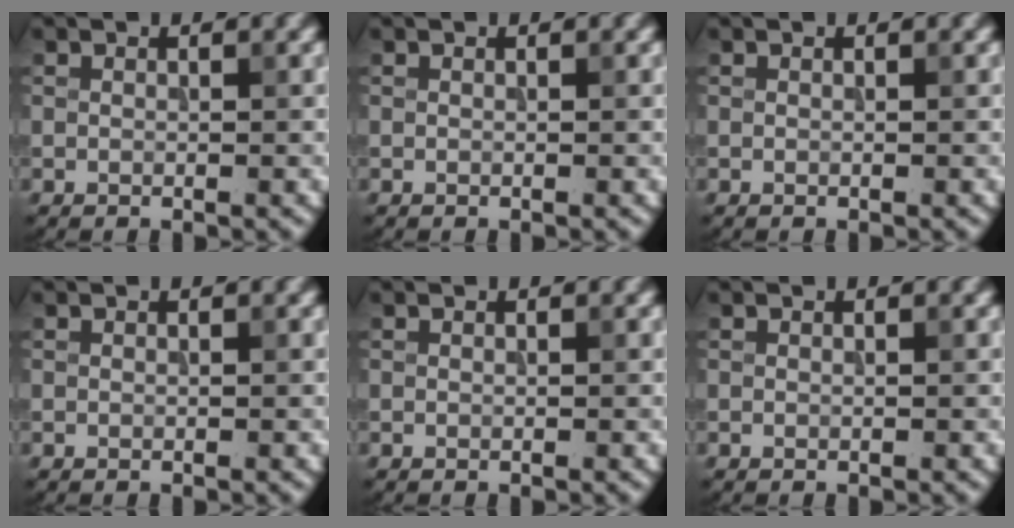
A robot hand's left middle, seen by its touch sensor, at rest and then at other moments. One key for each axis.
{"total": 0.0}
{"total": 0.0}
{"total": 0.0}
{"total": 0.0}
{"total": 0.0}